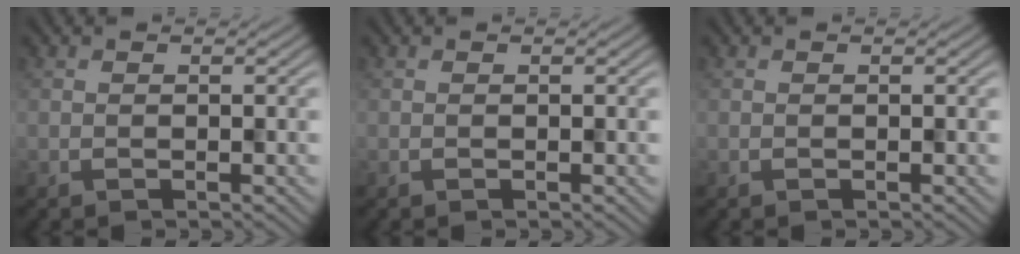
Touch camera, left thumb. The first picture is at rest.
{"total": 0.0}
{"total": 0.0}